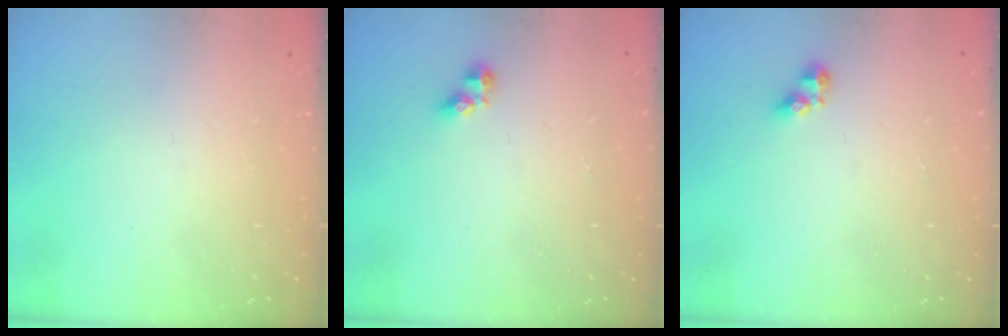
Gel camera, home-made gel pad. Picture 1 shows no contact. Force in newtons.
{"total": 3.4, "press": 3.4, "slide": 0.5}
{"total": 3.4, "press": 3.4, "slide": 0.5}